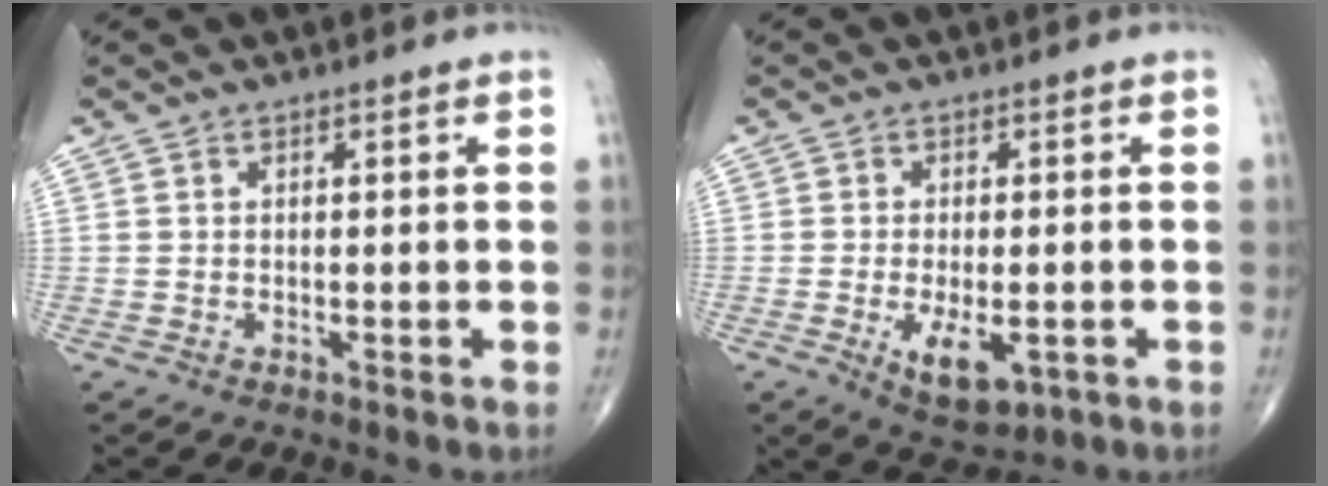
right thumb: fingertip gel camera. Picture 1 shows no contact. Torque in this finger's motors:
{"motor_torque": [-0.27, 0.14, 0.02, -0.11, 0.15]}